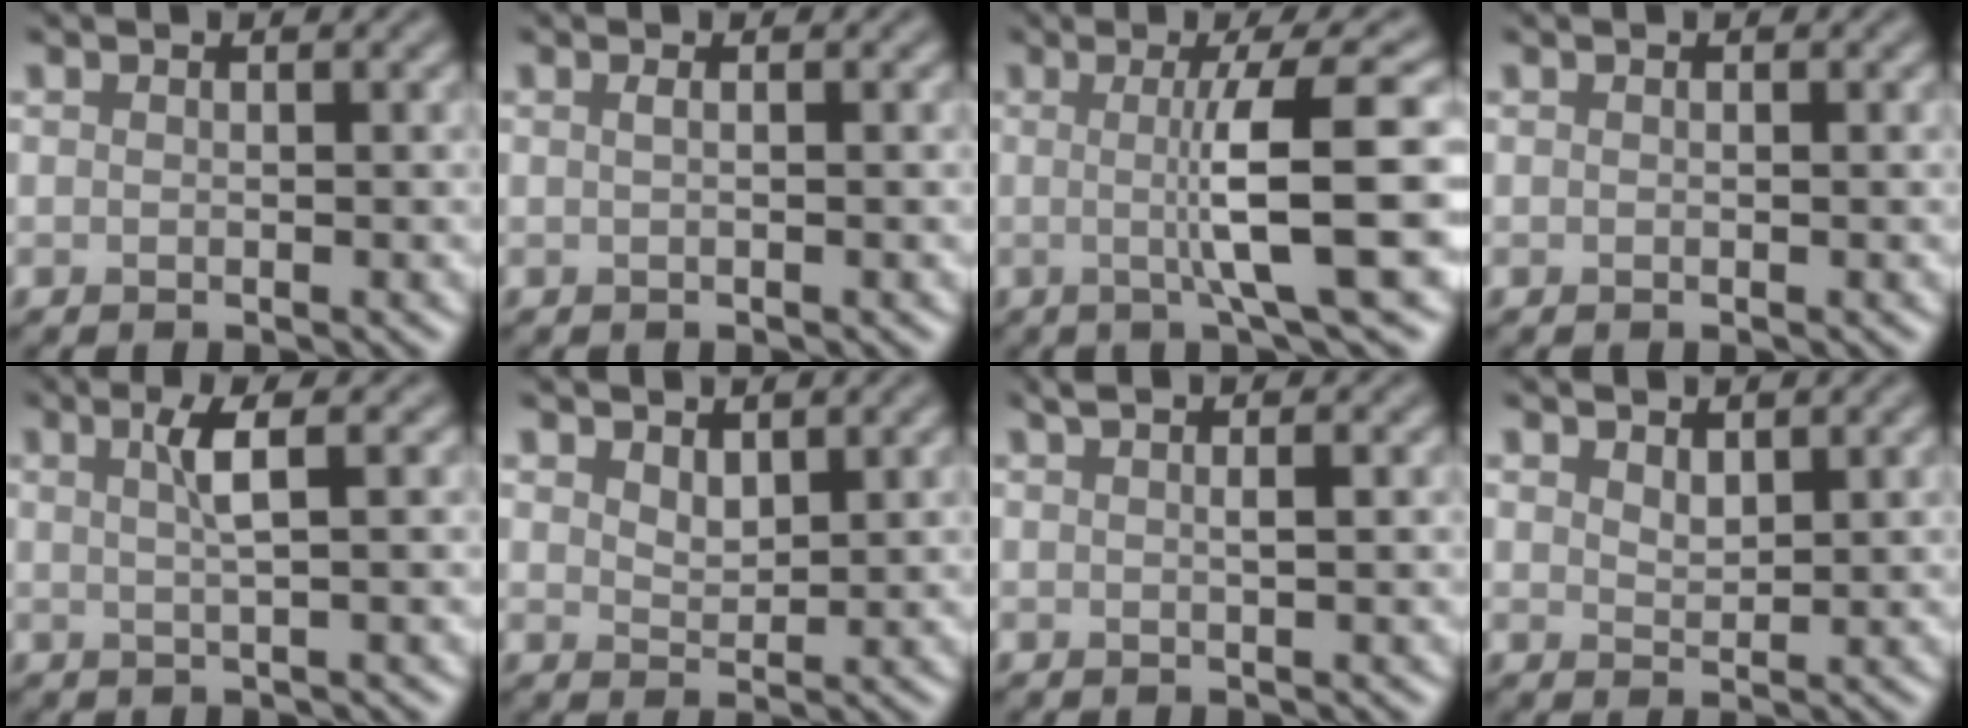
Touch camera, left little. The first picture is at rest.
{"total": 0.5, "force": [0.1, 0.2, 0.5], "torque": [-0.007, 0.004, -0.001]}
{"total": 7.8, "force": [0.0, 1.3, 7.7], "torque": [-0.113, 0.005, 0.001]}
{"total": 0.0}
{"total": 2.3, "force": [0.7, 0.4, 2.2], "torque": [-0.040, 0.003, 0.011]}
{"total": 1.6, "force": [1.3, 0.7, 0.7], "torque": [-0.015, -0.004, 0.029]}
{"total": 1.8, "force": [0.6, 0.5, 1.6], "torque": [-0.024, 0.004, 0.006]}
{"total": 1.3, "force": [1.1, 0.5, 0.4], "torque": [-0.012, -0.002, 0.025]}